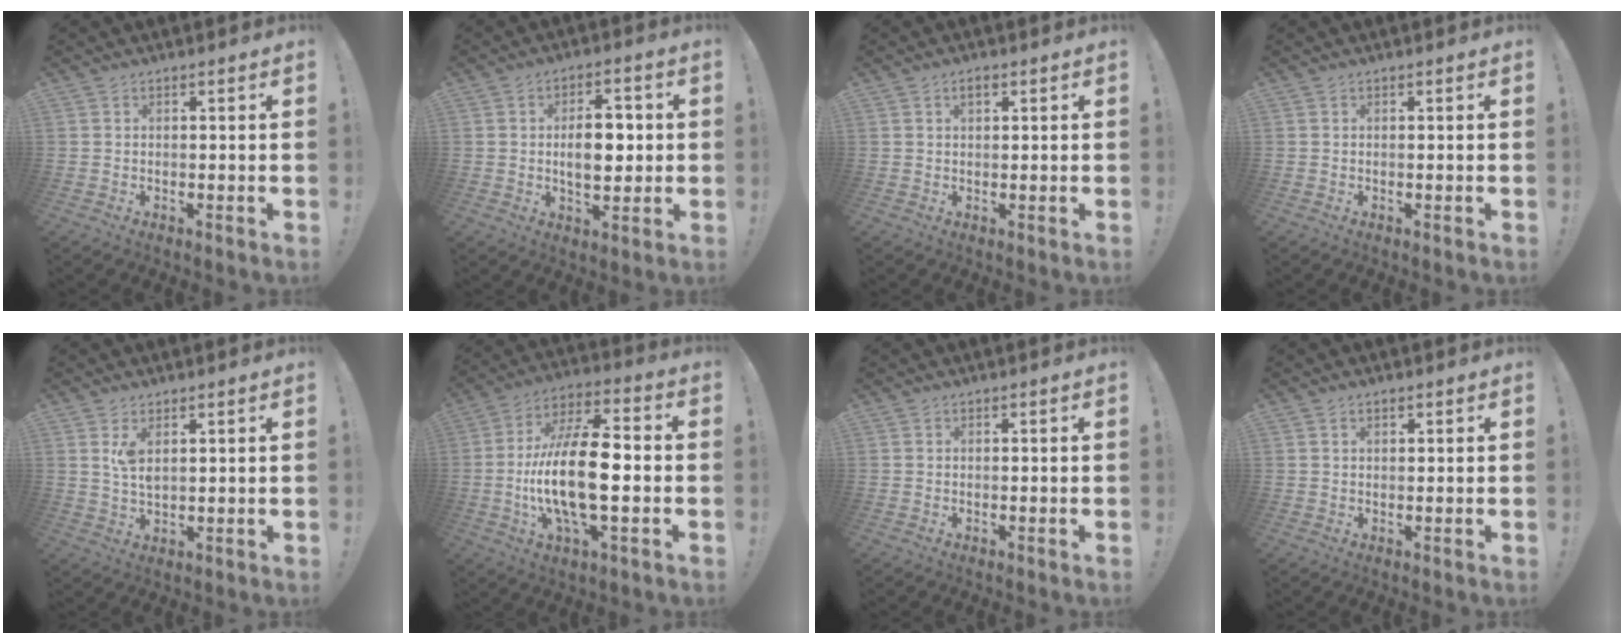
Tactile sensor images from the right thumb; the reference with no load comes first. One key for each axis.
{"total": 9.3, "fx": 0.1, "fy": 5.5, "fz": 7.5, "tx": -0.120, "ty": 0.000, "tz": -0.005}
{"total": 2.4, "fx": 1.1, "fy": 1.3, "fz": 1.7, "tx": -0.024, "ty": 0.000, "tz": 0.017}
{"total": 0.0}
{"total": 4.5, "fx": 2.1, "fy": 1.8, "fz": 3.6, "tx": -0.066, "ty": -0.008, "tz": 0.035}
{"total": 19.7, "fx": -3.0, "fy": 7.2, "fz": 18.1, "tx": -0.351, "ty": -0.003, "tz": -0.056}
{"total": 0.0}
{"total": 0.9, "fx": 0.6, "fy": 0.5, "fz": 0.5, "tx": -0.006, "ty": -0.001, "tz": 0.010}